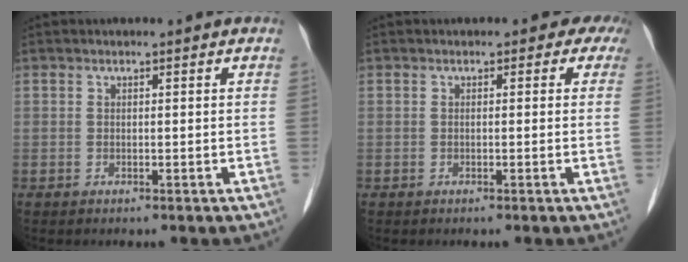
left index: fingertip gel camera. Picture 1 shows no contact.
{"total": 2.3, "force": [0.9, 1.9, 0.9], "torque": [0.007, 0.001, -0.010]}